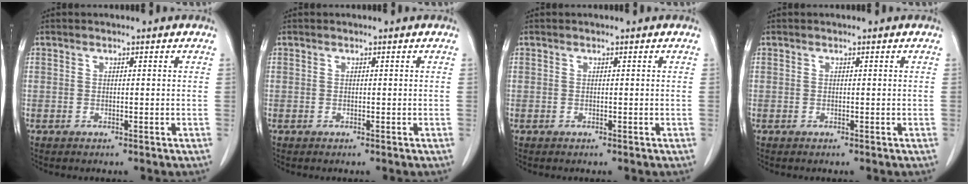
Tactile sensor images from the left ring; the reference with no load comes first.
{"total": 0.0}
{"total": 0.0}
{"total": 0.0}